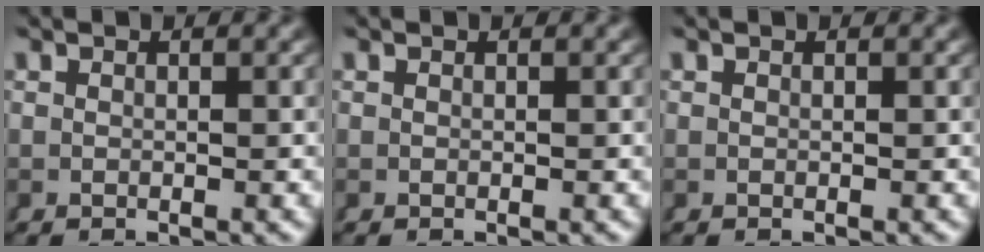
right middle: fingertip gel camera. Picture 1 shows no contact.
{"total": 0.0}
{"total": 0.0}